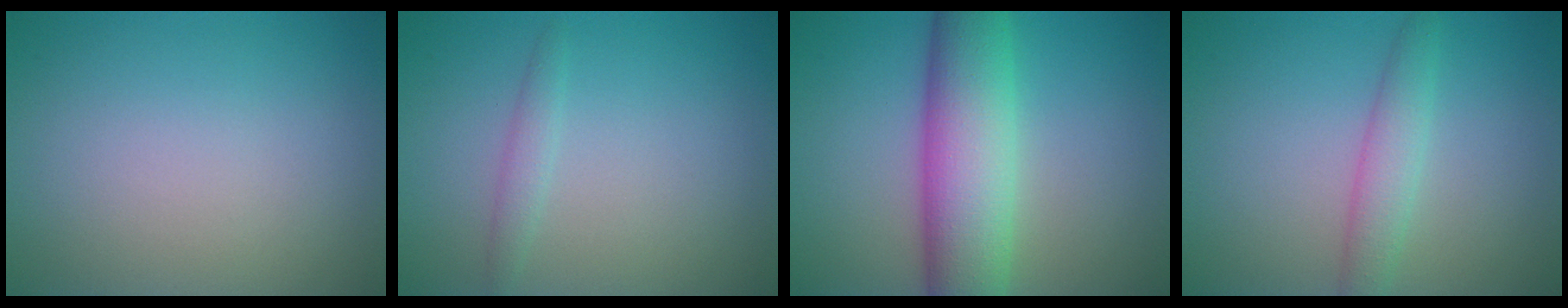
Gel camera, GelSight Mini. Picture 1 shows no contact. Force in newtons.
{"total": 1.3, "press": 1.3, "slide": 0.0}
{"total": 8.8, "press": 8.8, "slide": 0.2}
{"total": 2.6, "press": 2.6, "slide": 0.0}